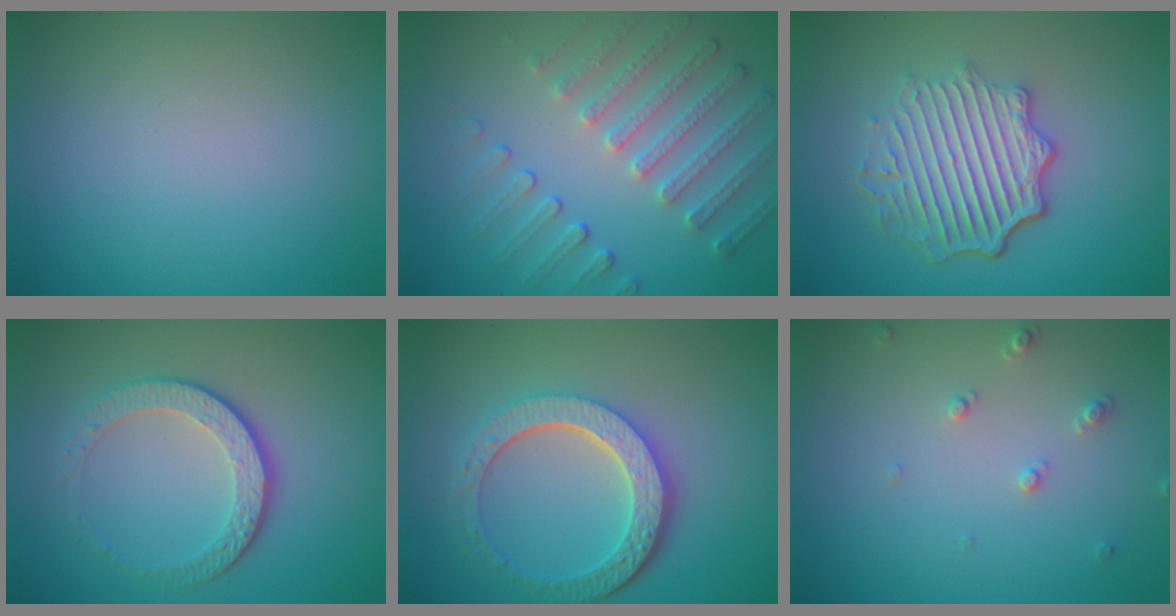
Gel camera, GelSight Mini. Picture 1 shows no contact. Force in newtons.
{"total": 5.1, "press": 3.9, "slide": 3.3}
{"total": 5.9, "press": 4.4, "slide": 3.9}
{"total": 4.3, "press": 3.1, "slide": 3.0}
{"total": 6.0, "press": 4.5, "slide": 3.9}
{"total": 1.3, "press": 1.2, "slide": 0.3}